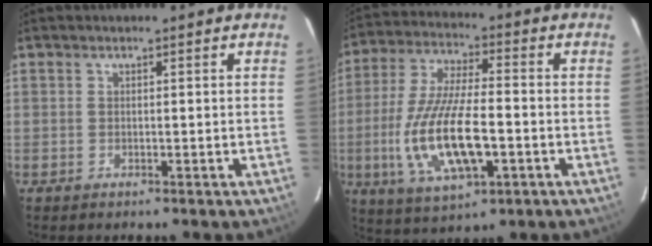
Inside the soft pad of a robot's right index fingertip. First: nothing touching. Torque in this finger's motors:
{"motor_torque": [1.55, -0.59, 1.05, 0.21]}